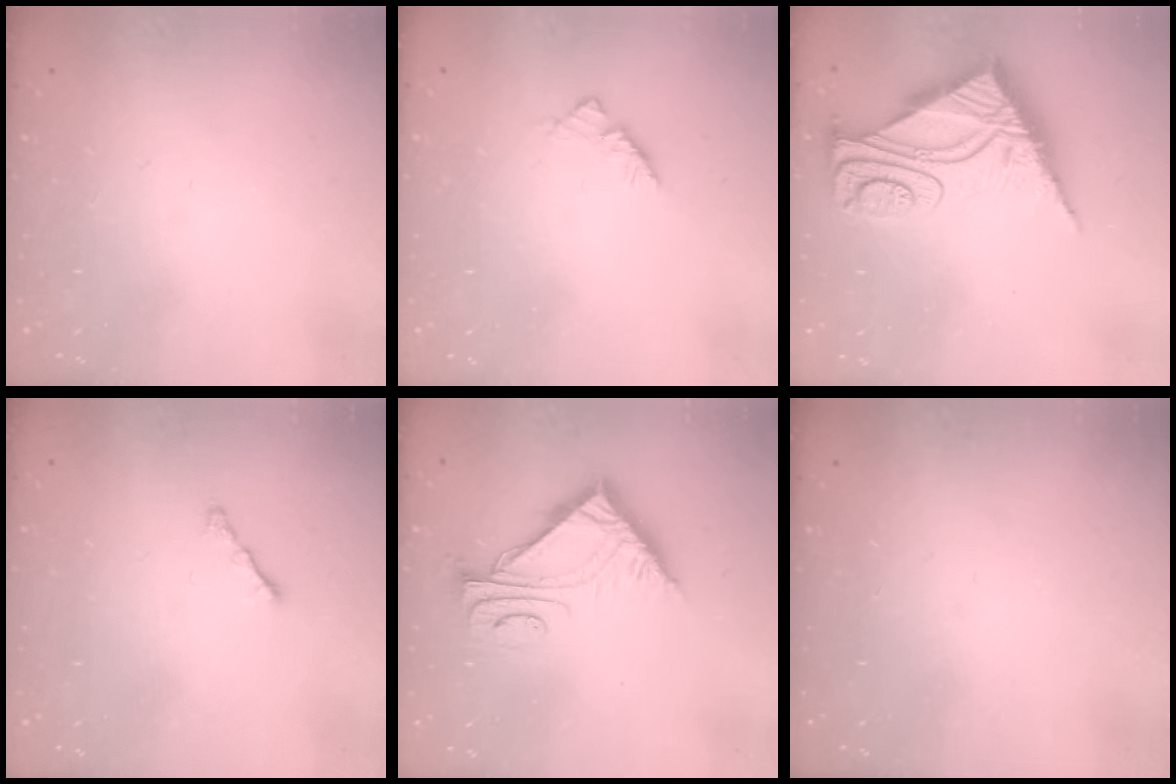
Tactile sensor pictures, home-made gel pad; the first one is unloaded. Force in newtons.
{"total": 2.9, "press": 2.8, "slide": 0.7}
{"total": 13.6, "press": 13.5, "slide": 1.4}
{"total": 1.7, "press": 1.6, "slide": 0.6}
{"total": 7.7, "press": 7.7, "slide": 0.4}
{"total": 0.0}